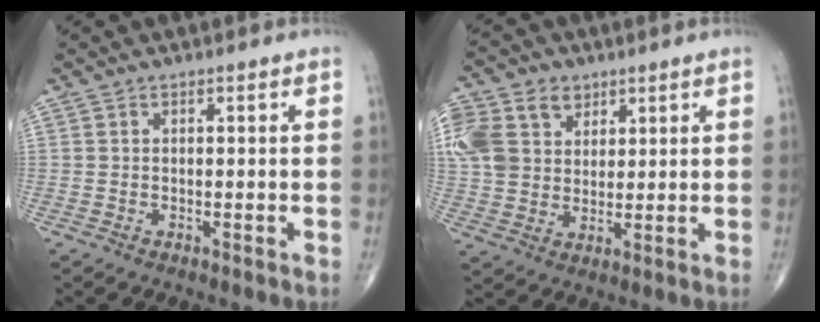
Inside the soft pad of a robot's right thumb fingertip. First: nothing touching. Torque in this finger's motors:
{"motor_torque": [-0.03, 0.22, 0.53, 0.52, 0.05]}